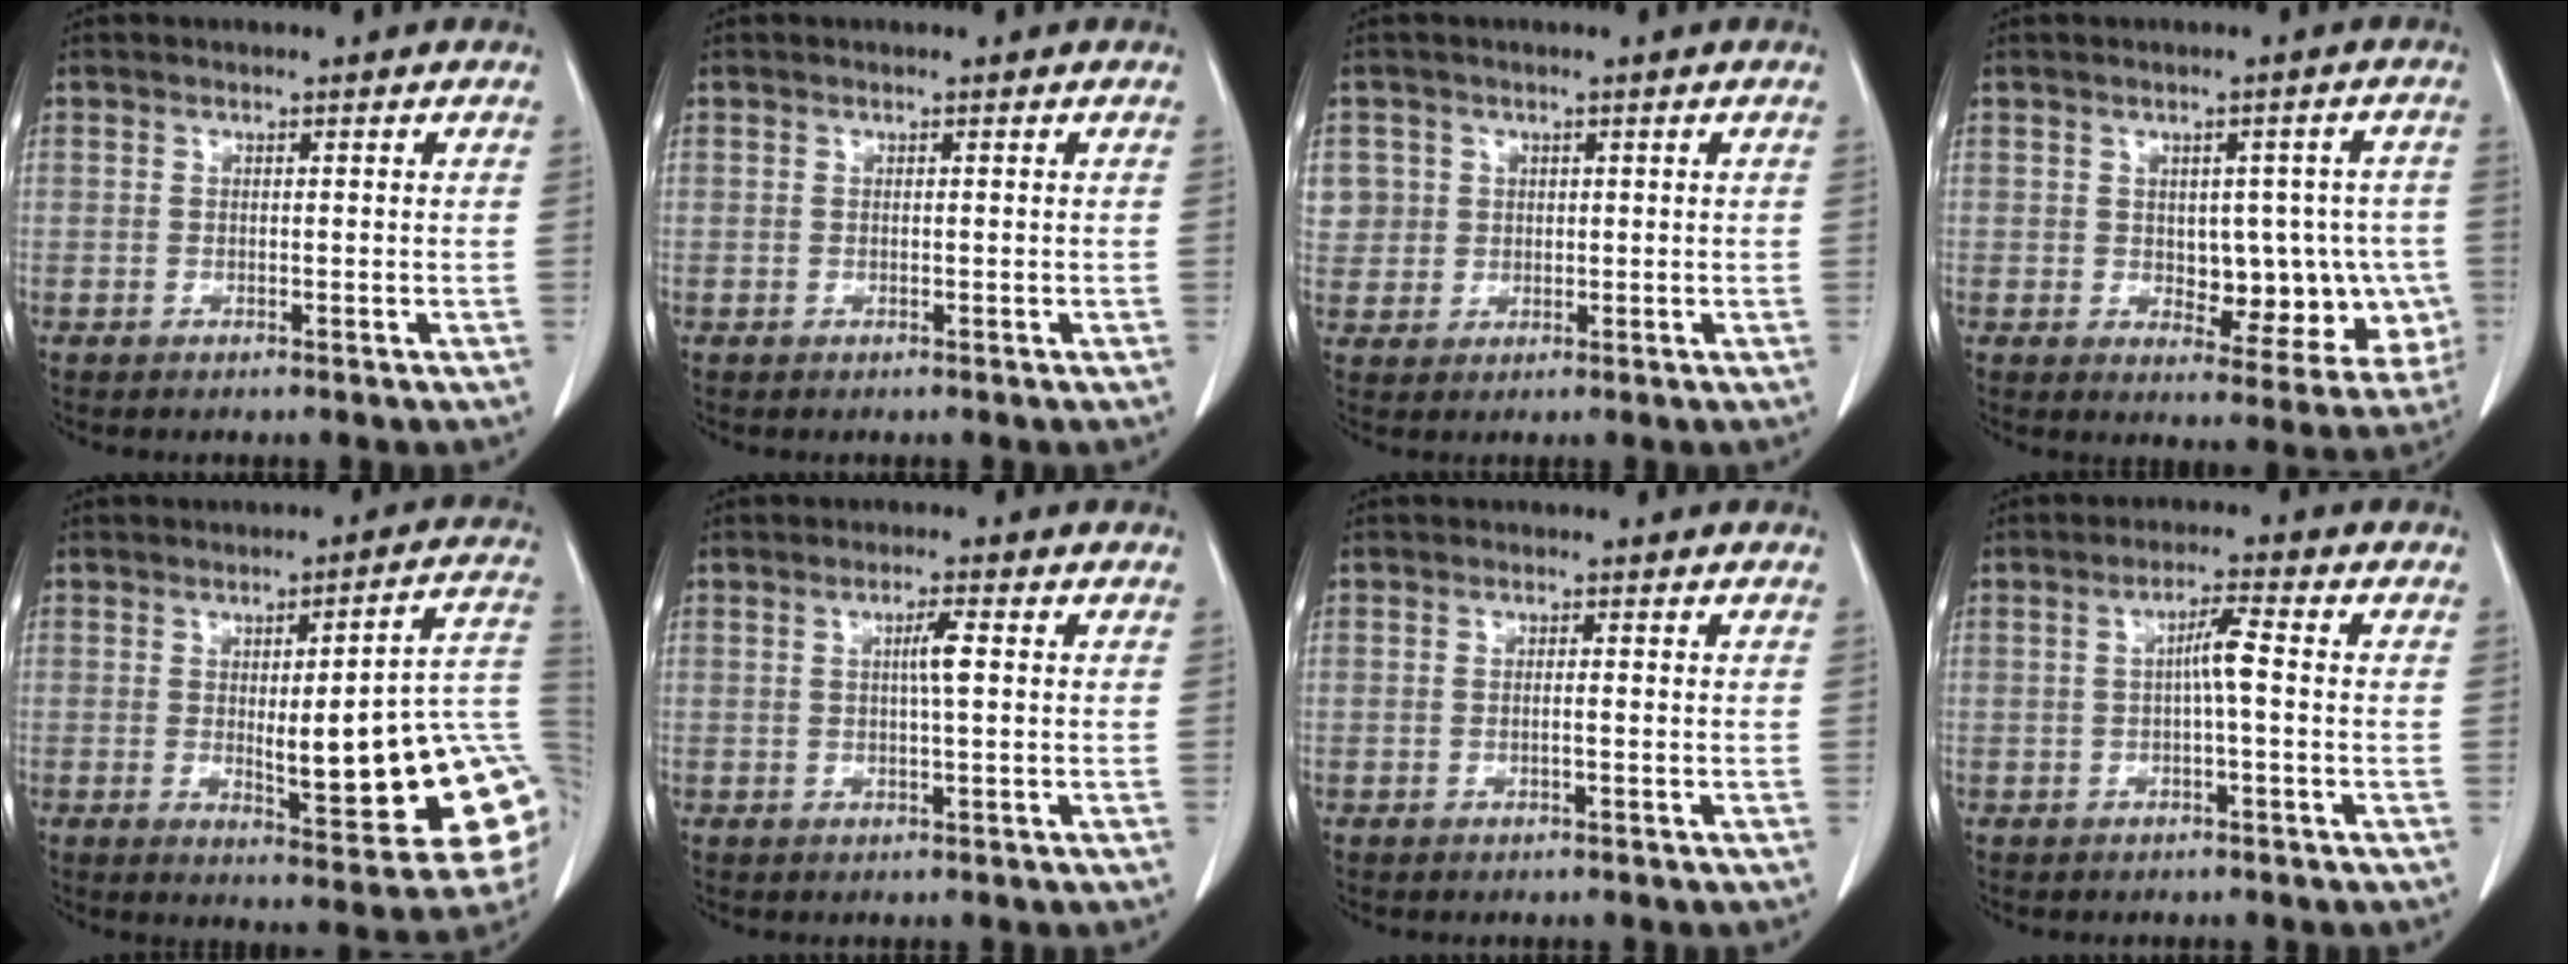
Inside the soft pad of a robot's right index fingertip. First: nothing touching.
{"total": 0.0}
{"total": 5.4, "force": [1.8, 5.1, 0.4], "torque": [-0.005, 0.011, 0.043]}
{"total": 10.6, "force": [-1.1, 5.9, 8.7], "torque": [-0.089, 0.017, 0.005]}
{"total": 19.2, "force": [-1.9, 3.3, 18.9], "torque": [-0.169, 0.018, -0.009]}
{"total": 2.9, "force": [0.5, -0.1, 2.9], "torque": [-0.050, 0.000, 0.007]}
{"total": 0.8, "force": [-0.2, -0.1, 0.7], "torque": [-0.015, 0.000, -0.003]}
{"total": 3.6, "force": [-0.1, 0.0, 3.6], "torque": [-0.063, 0.006, -0.001]}